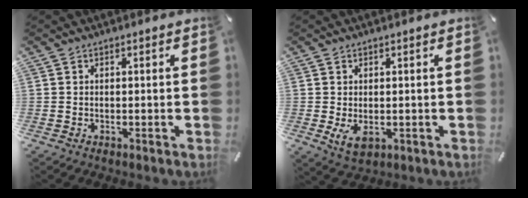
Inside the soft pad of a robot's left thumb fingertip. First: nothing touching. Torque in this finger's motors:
{"motor_torque": [0.88, 0.91, 0.43, 0.13, 0.05]}